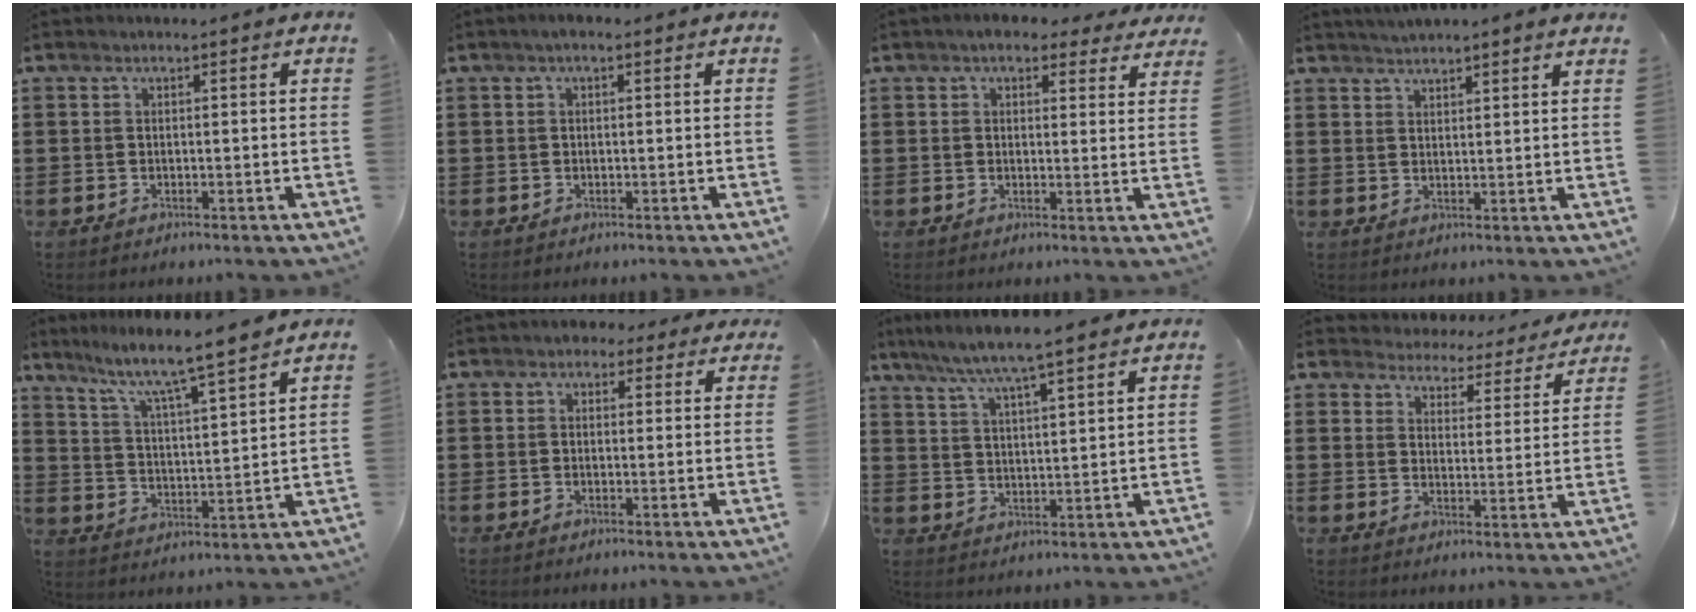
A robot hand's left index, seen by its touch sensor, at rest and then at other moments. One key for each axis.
{"total": 0.8, "fx": 0.0, "fy": 0.4, "fz": 0.7, "tx": -0.014, "ty": 0.004, "tz": -0.002}
{"total": 4.1, "fx": 3.4, "fy": 1.4, "fz": 1.7, "tx": -0.036, "ty": -0.004, "tz": 0.060}
{"total": 2.4, "fx": 2.3, "fy": -0.2, "fz": 0.3, "tx": -0.010, "ty": -0.003, "tz": 0.044}
{"total": 6.7, "fx": 5.8, "fy": -0.4, "fz": 3.4, "tx": -0.088, "ty": -0.044, "tz": 0.091}
{"total": 1.8, "fx": 0.9, "fy": 1.5, "fz": 0.6, "tx": -0.011, "ty": 0.006, "tz": 0.013}
{"total": 5.9, "fx": 5.0, "fy": -0.2, "fz": 3.1, "tx": -0.078, "ty": -0.021, "tz": 0.085}
{"total": 4.1, "fx": 4.0, "fy": 0.5, "fz": -0.5, "tx": -0.016, "ty": -0.034, "tz": 0.067}